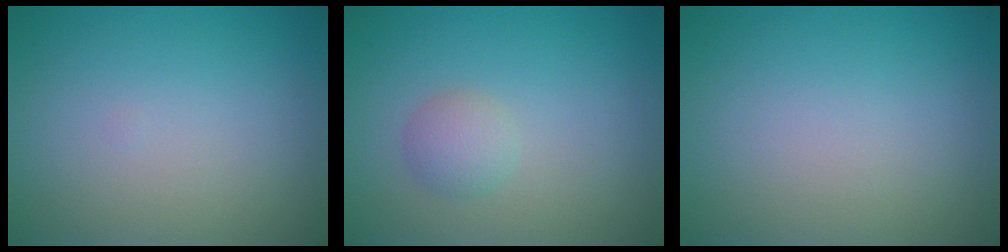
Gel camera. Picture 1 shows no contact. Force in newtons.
{"total": 1.8, "press": 1.8, "slide": 0.0}
{"total": 0.0}